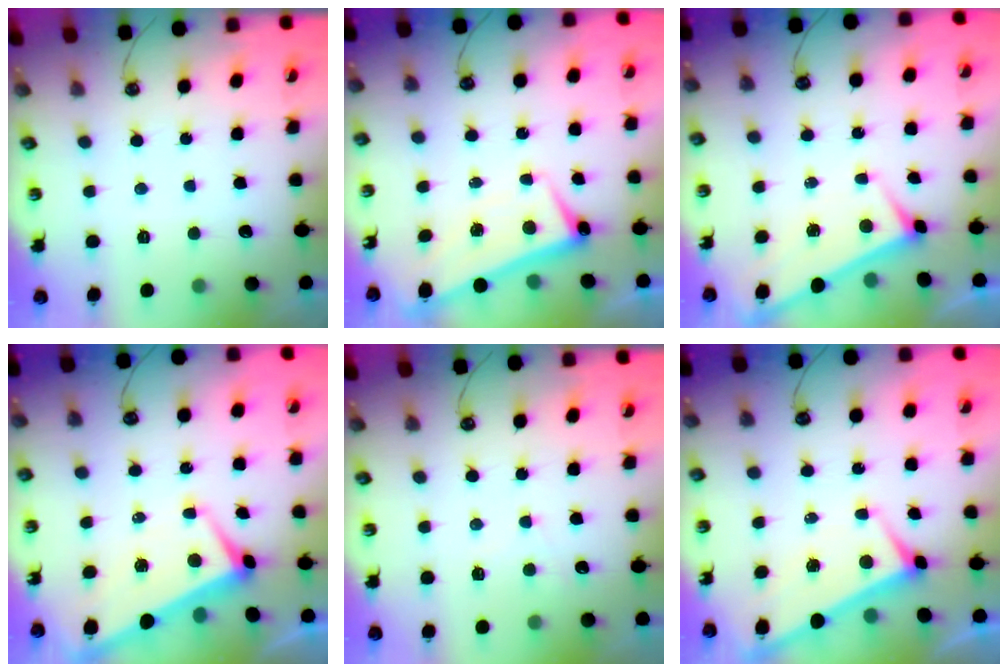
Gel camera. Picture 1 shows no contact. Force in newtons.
{"total": 2.7, "press": 2.6, "slide": 0.8}
{"total": 3.2, "press": 3.2, "slide": 0.2}
{"total": 1.7, "press": 1.4, "slide": 1.0}
{"total": 1.8, "press": 1.7, "slide": 0.4}
{"total": 3.2, "press": 3.1, "slide": 0.8}